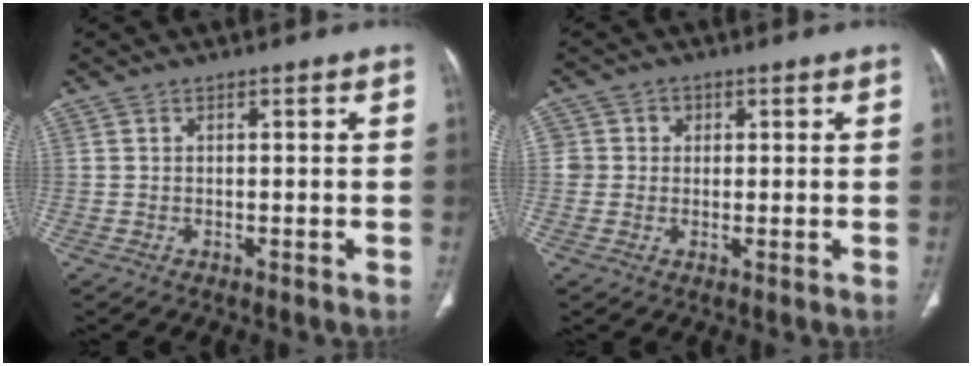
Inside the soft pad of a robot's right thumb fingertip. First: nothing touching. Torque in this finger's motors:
{"motor_torque": [-0.43, -0.21, 0.01, 0.55, -0.09]}